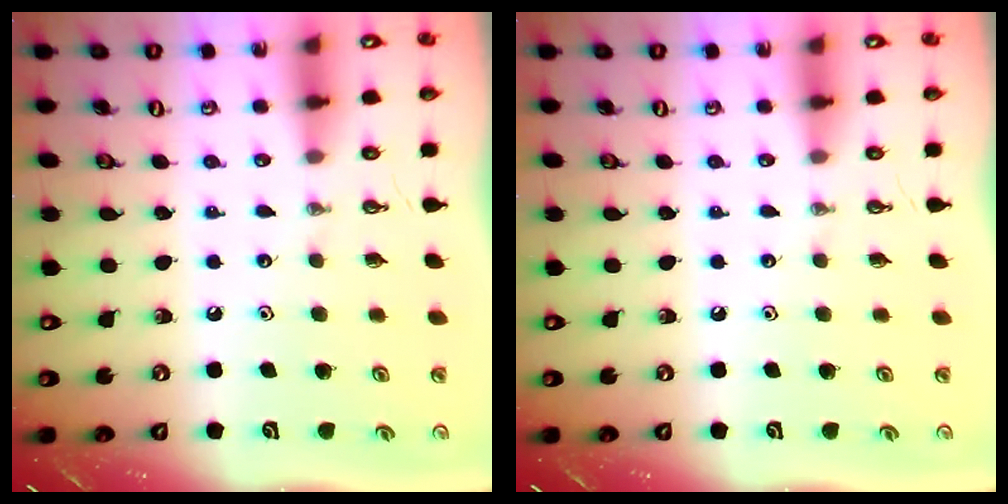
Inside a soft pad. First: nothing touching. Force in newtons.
{"total": 0.0}